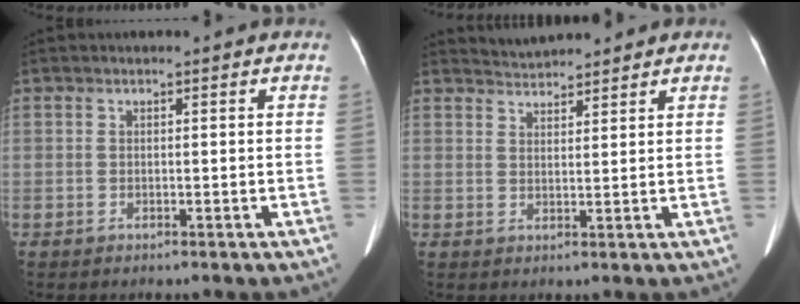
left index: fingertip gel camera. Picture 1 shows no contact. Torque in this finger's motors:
{"motor_torque": [-0.85, -1.07, -0.15, 0.01]}